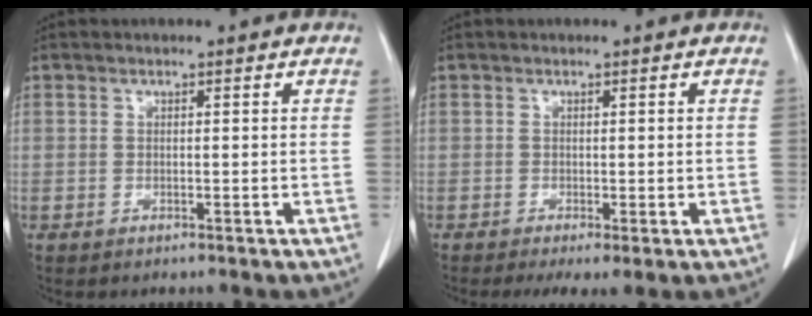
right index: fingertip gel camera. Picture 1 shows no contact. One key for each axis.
{"total": 3.8, "fx": -1.5, "fy": 1.0, "fz": 3.3, "tx": -0.054, "ty": -0.008, "tz": -0.018}